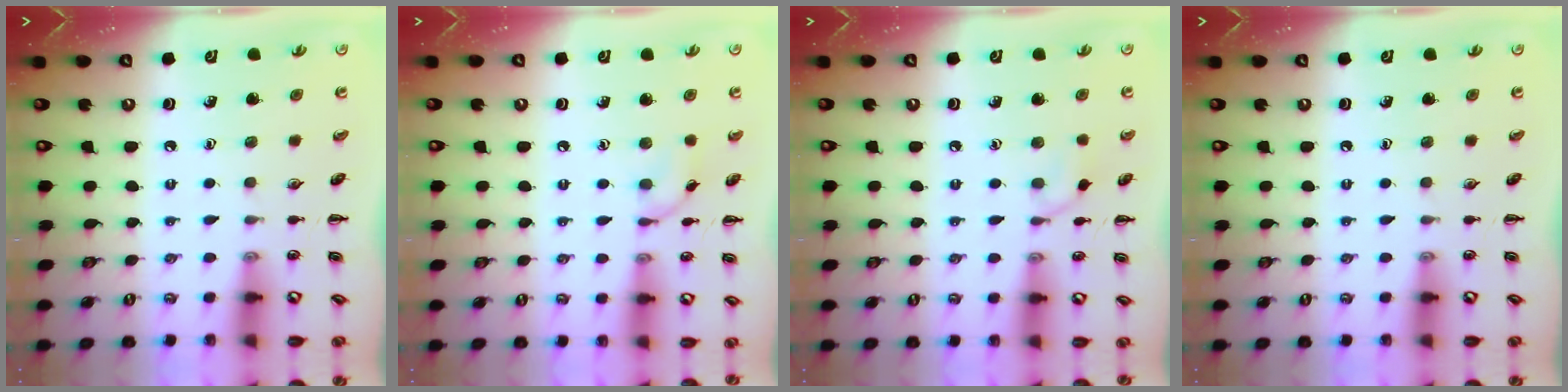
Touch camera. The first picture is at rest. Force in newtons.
{"total": 6.4, "press": 6.3, "slide": 0.5}
{"total": 6.0, "press": 5.8, "slide": 1.5}
{"total": 0.0}